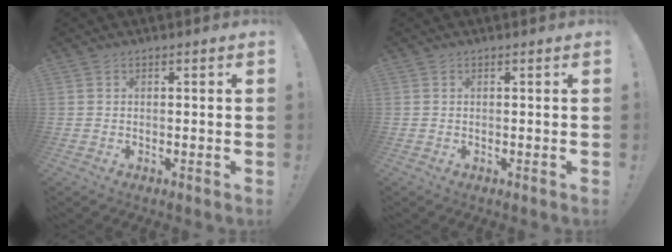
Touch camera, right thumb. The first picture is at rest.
{"total": 0.0}